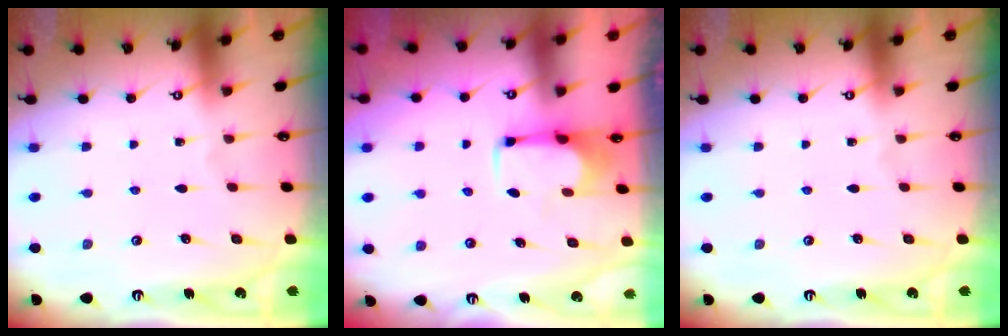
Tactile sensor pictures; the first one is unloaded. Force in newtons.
{"total": 2.5, "press": 2.3, "slide": 0.9}
{"total": 0.0}